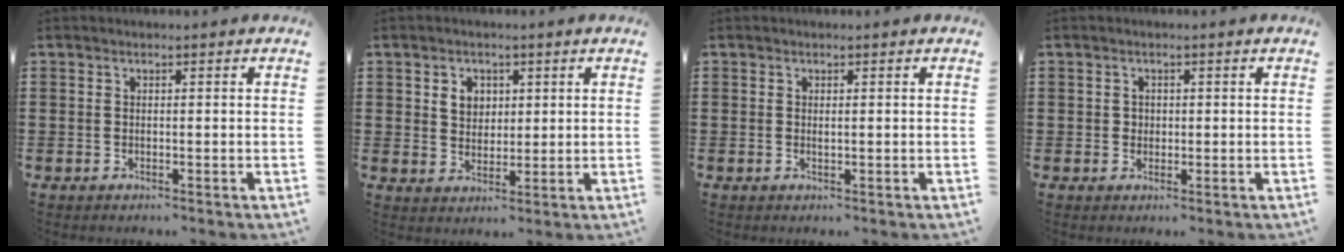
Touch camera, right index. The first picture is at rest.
{"total": 3.4, "force": [1.3, 2.8, 1.4], "torque": [-0.039, 0.011, 0.022]}
{"total": 0.5, "force": [0.1, 0.0, 0.5], "torque": [-0.011, -0.003, 0.002]}
{"total": 1.2, "force": [0.2, 1.1, 0.3], "torque": [-0.009, 0.005, 0.003]}